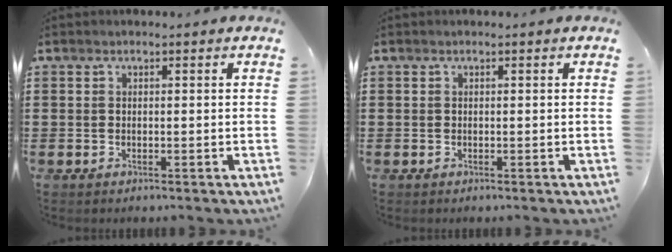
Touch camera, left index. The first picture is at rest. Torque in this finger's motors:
{"motor_torque": [0.00, 0.00, 0.00, 0.00]}